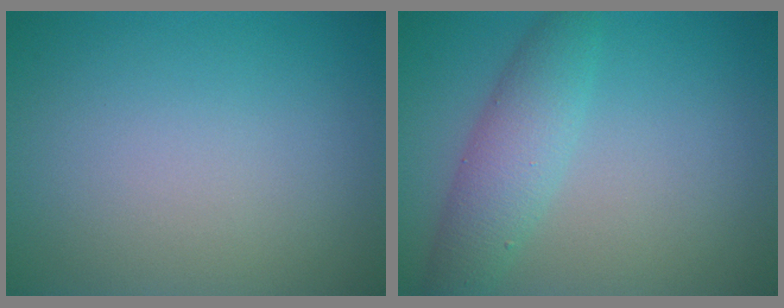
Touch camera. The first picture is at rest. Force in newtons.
{"total": 3.8, "press": 3.8, "slide": 0.1}